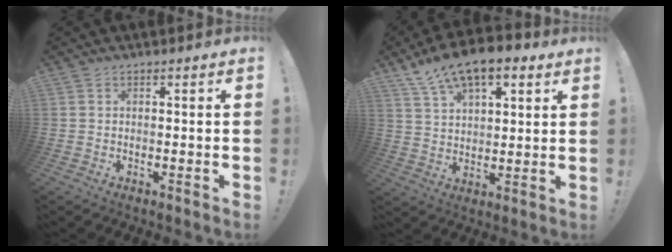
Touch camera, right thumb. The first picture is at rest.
{"total": 13.2, "force": [9.2, 5.8, 7.4], "torque": [-0.124, -0.055, 0.166]}